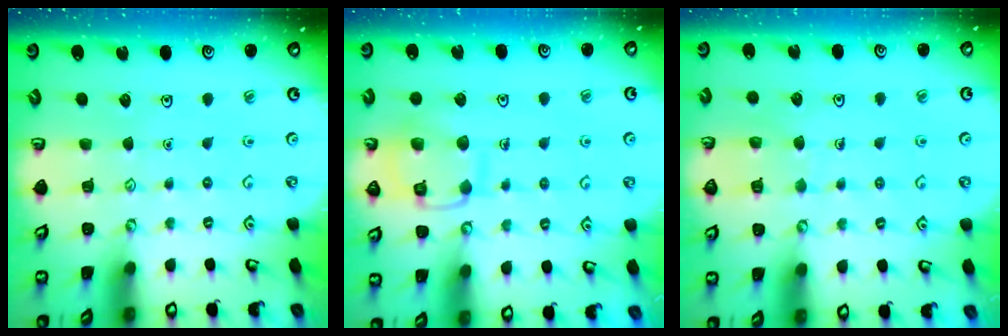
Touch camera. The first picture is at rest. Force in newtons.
{"total": 12.5, "press": 12.4, "slide": 0.9}
{"total": 5.4, "press": 5.4, "slide": 0.4}